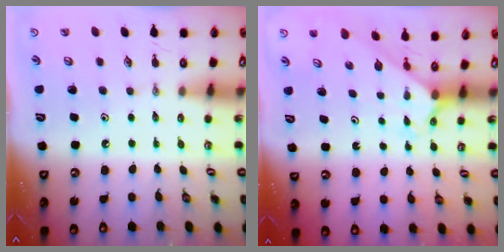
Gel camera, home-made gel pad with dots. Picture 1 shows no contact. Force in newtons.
{"total": 1.9, "press": 1.9, "slide": 0.2}